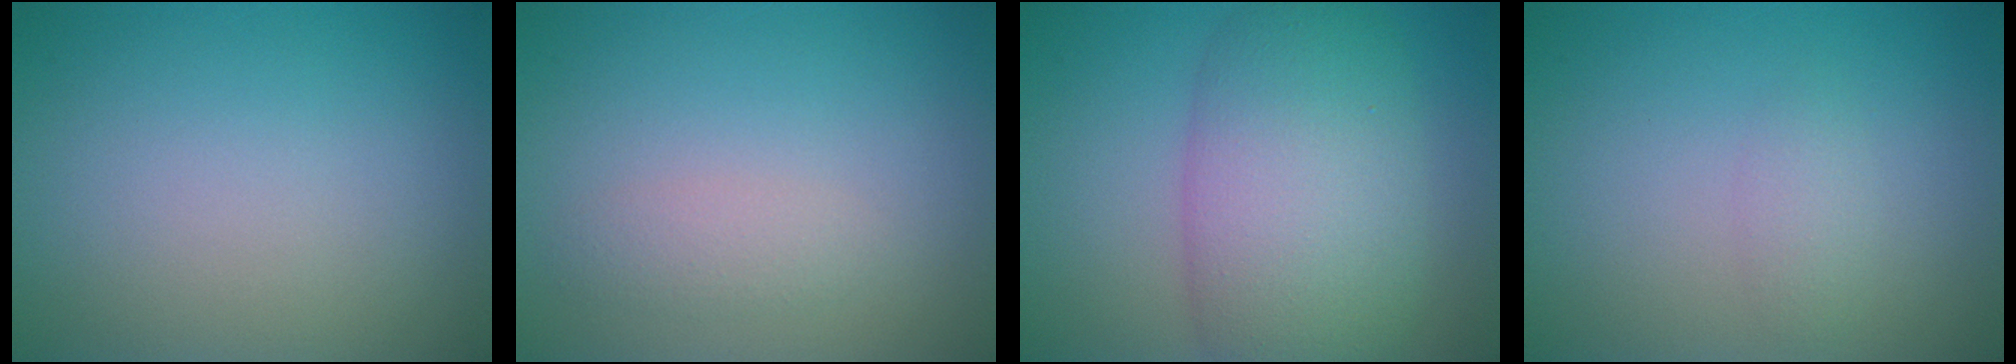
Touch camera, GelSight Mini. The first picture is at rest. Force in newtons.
{"total": 1.4, "press": 1.4, "slide": 0.1}
{"total": 9.0, "press": 9.0, "slide": 0.5}
{"total": 1.2, "press": 1.2, "slide": 0.0}